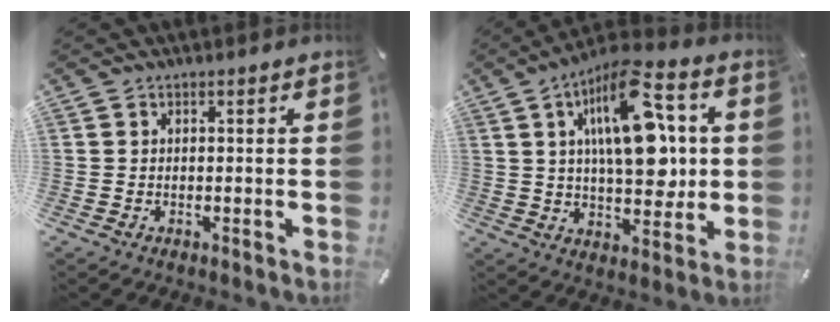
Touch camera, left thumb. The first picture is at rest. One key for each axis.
{"total": 19.5, "fx": 5.1, "fy": 9.4, "fz": 16.3, "tx": -0.277, "ty": -0.012, "tz": 0.079}